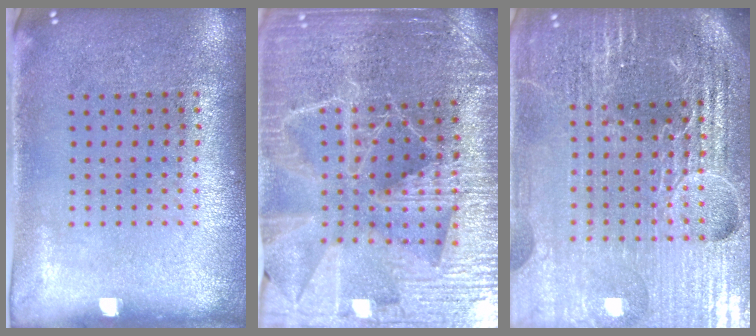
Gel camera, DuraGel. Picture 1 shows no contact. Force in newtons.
{"total": 4.7, "press": 4.4, "slide": 1.7}
{"total": 6.2, "press": 5.5, "slide": 2.9}